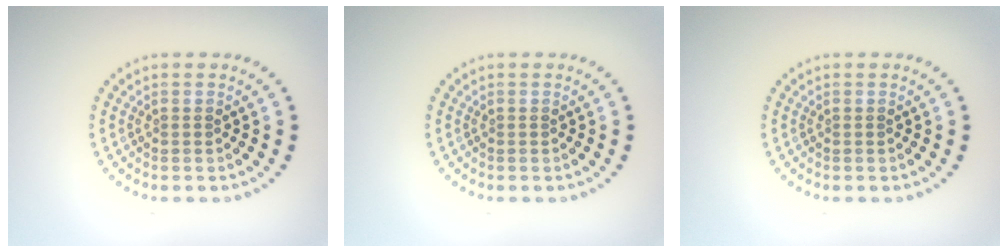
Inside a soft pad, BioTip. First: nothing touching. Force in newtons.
{"total": 0.0}
{"total": 0.0}